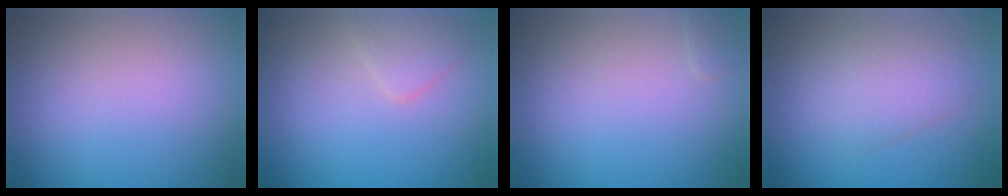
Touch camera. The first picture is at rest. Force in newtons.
{"total": 1.9, "press": 1.9, "slide": 0.0}
{"total": 0.5, "press": 0.5, "slide": 0.0}
{"total": 3.1, "press": 3.1, "slide": 0.0}